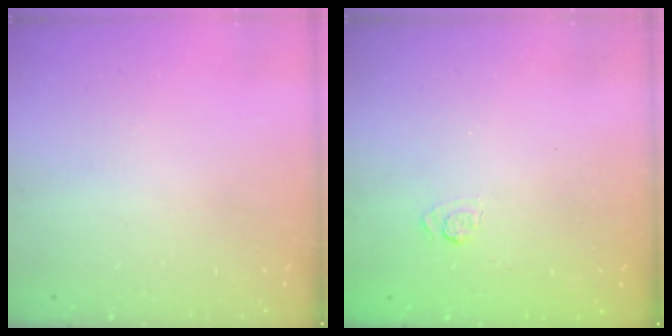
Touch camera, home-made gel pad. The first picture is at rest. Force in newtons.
{"total": 2.2, "press": 1.8, "slide": 1.3}